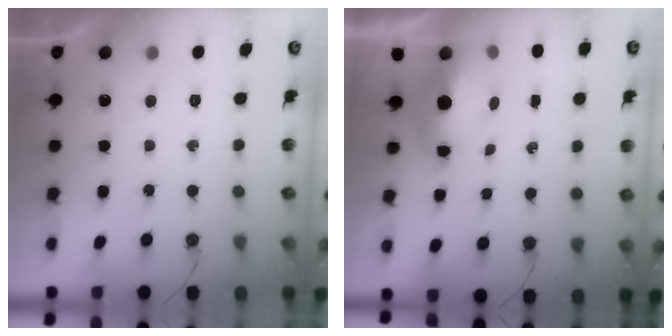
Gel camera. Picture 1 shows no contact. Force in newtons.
{"total": 8.0, "press": 7.8, "slide": 1.5}